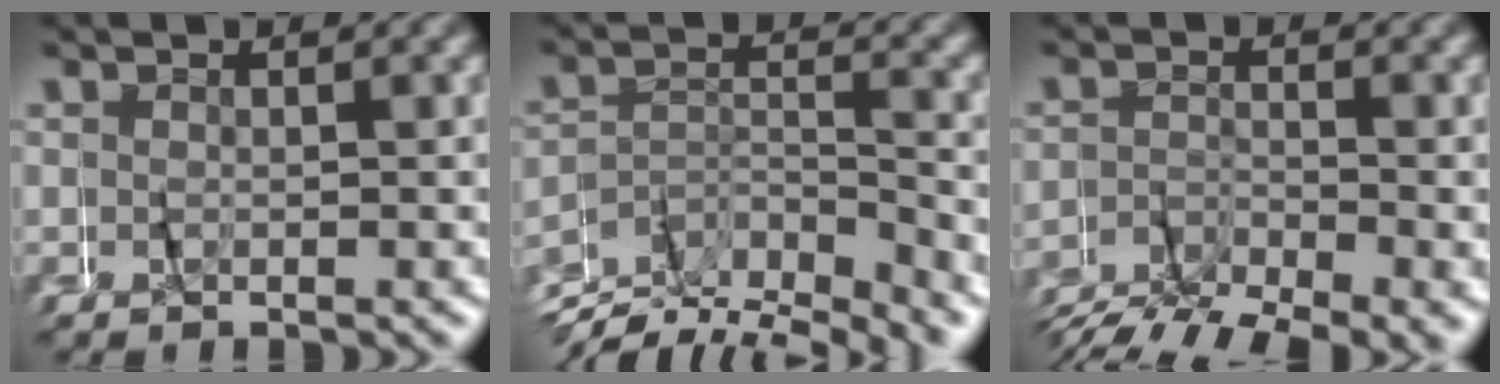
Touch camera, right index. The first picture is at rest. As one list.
[{"total": 5.8, "force": [-3.6, 2.9, 3.6], "torque": [-0.039, 0.013, -0.077]}, {"total": 4.2, "force": [-3.9, 0.7, 1.4], "torque": [-0.010, 0.002, -0.075]}]